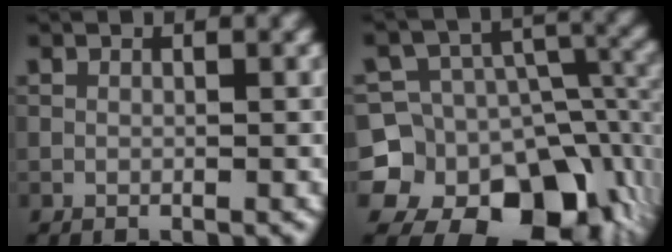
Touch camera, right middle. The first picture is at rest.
{"total": 16.6, "force": [-7.5, 13.2, 6.8], "torque": [-0.117, -0.022, -0.125]}